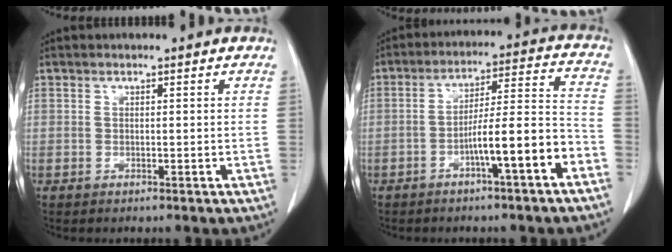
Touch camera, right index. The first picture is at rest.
{"total": 10.4, "force": [-4.9, 0.4, 9.2], "torque": [-0.145, 0.026, -0.076]}